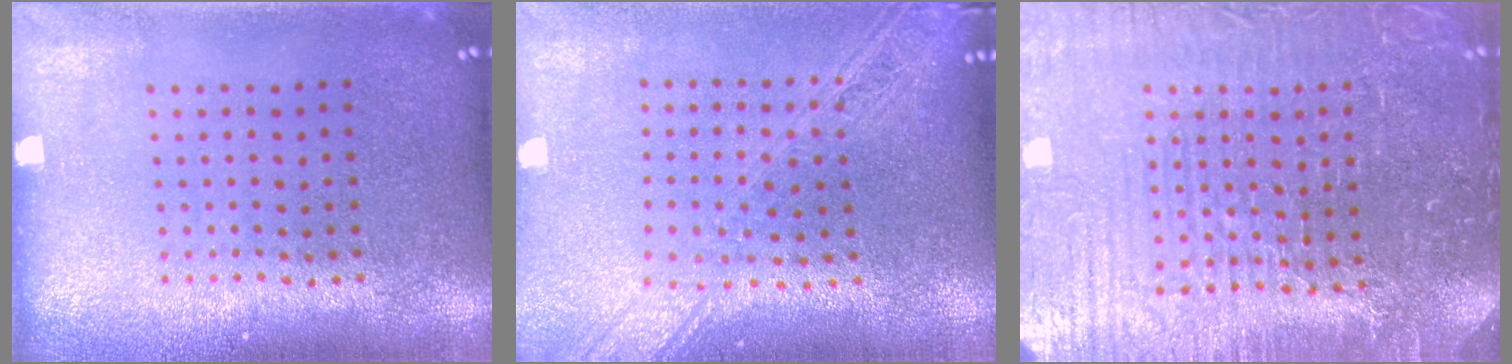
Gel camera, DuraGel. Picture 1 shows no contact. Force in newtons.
{"total": 2.1, "press": 1.8, "slide": 1.1}
{"total": 5.2, "press": 4.9, "slide": 1.7}